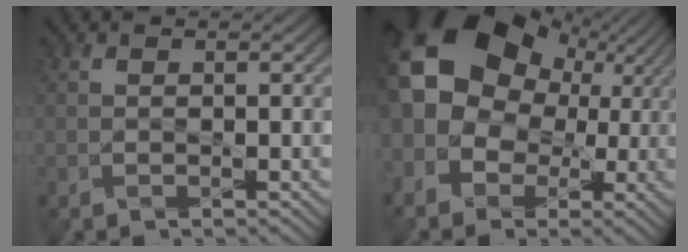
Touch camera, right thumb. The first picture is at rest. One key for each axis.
{"total": 20.4, "fx": 4.4, "fy": 16.5, "fz": 11.2, "tx": -0.252, "ty": 0.024, "tz": 0.058}